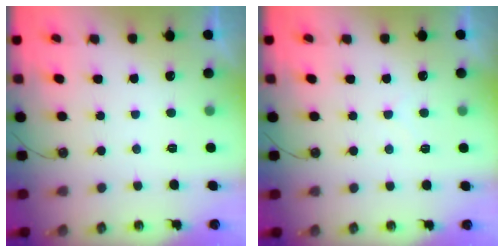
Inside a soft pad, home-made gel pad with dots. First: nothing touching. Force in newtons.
{"total": 4.3, "press": 4.2, "slide": 0.6}